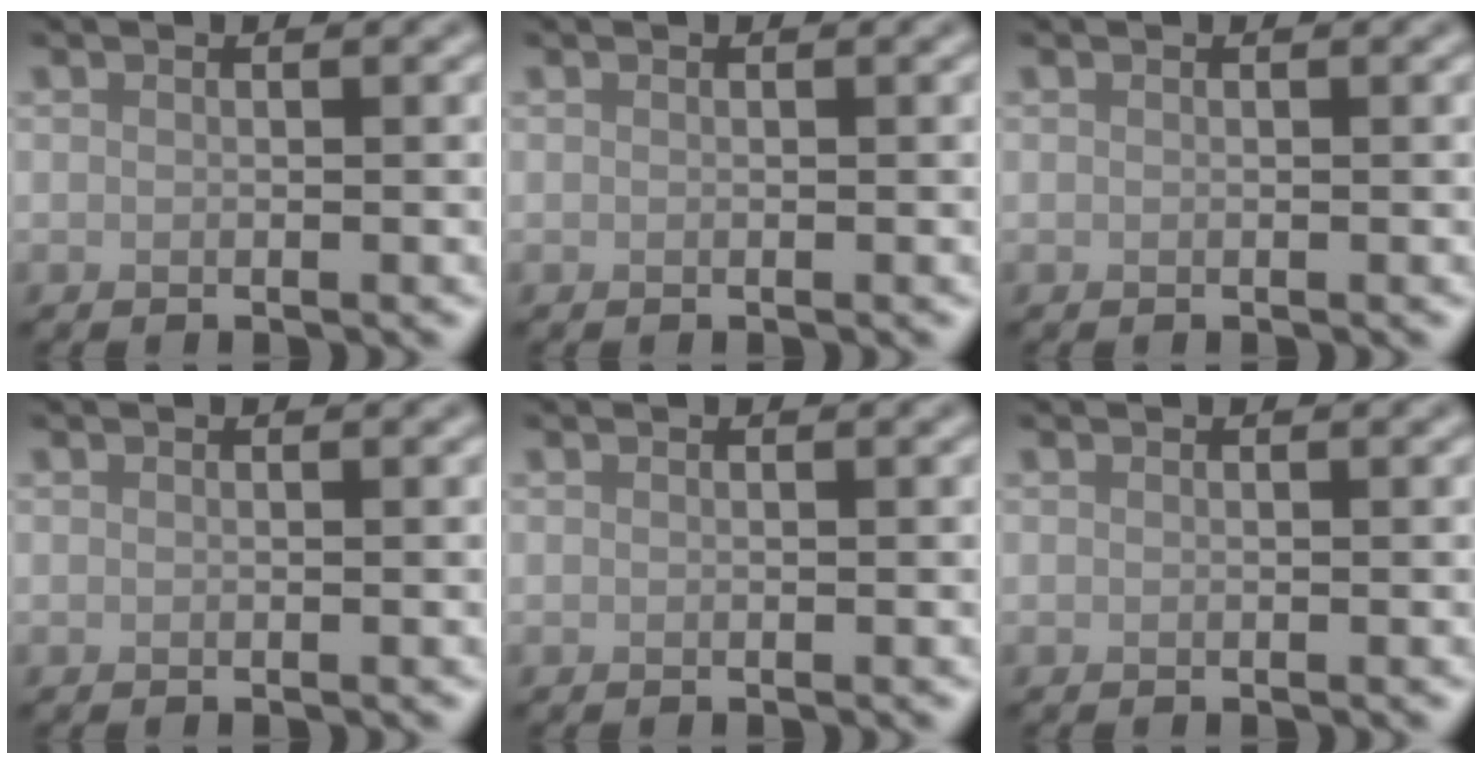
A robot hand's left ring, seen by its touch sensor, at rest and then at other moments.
{"total": 0.0}
{"total": 0.0}
{"total": 0.0}
{"total": 0.0}
{"total": 0.0}